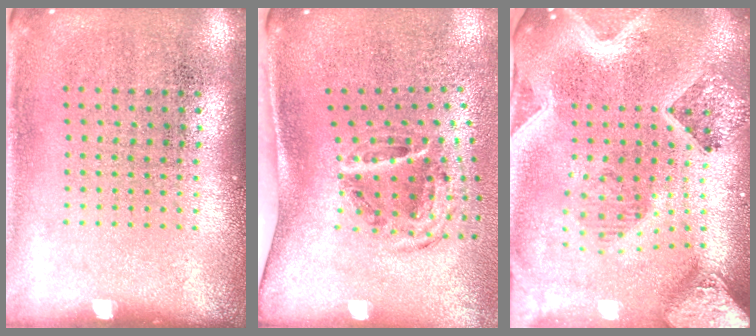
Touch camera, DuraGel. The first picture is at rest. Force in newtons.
{"total": 1.9, "press": 1.1, "slide": 1.6}
{"total": 4.1, "press": 3.2, "slide": 2.6}